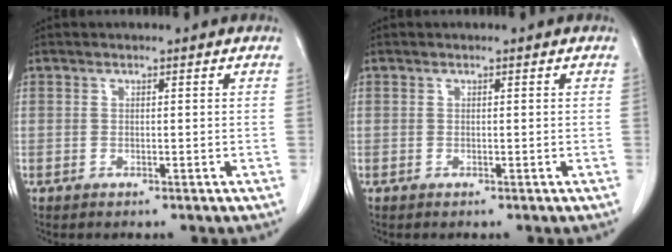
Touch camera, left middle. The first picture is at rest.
{"total": 0.0}